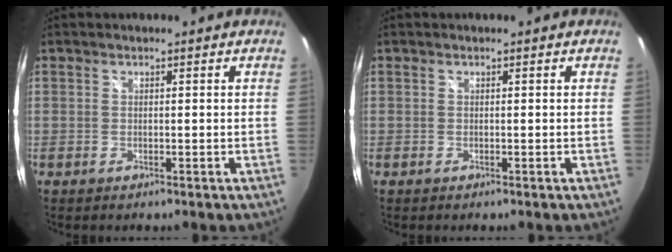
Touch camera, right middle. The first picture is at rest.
{"total": 0.0}